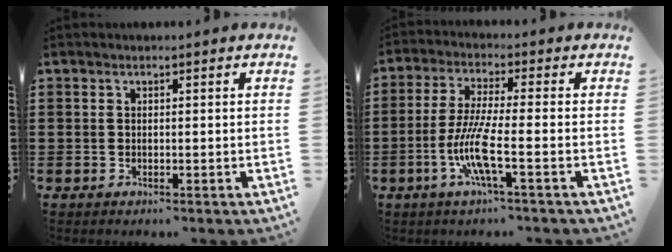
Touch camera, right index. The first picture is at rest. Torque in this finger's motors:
{"motor_torque": [2.14, 0.00, 0.83, 0.21]}